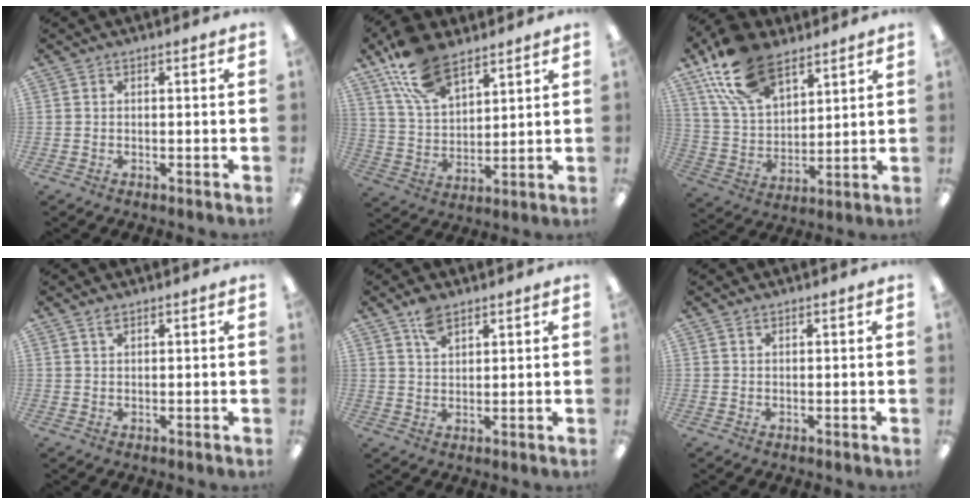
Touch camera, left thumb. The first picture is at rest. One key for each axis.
{"total": 15.0, "fx": 9.8, "fy": 7.4, "fz": 8.6, "tx": -0.171, "ty": -0.029, "tz": 0.183}
{"total": 18.7, "fx": 11.5, "fy": 10.3, "fz": 10.5, "tx": -0.221, "ty": -0.034, "tz": 0.216}
{"total": 1.5, "fx": 1.3, "fy": 0.4, "fz": 0.7, "tx": -0.017, "ty": 0.001, "tz": 0.023}
{"total": 5.1, "fx": 3.6, "fy": 2.3, "fz": 2.7, "tx": -0.046, "ty": -0.010, "tz": 0.065}
{"total": 0.8, "fx": 0.7, "fy": 0.3, "fz": 0.3, "tx": -0.008, "ty": 0.001, "tz": 0.012}